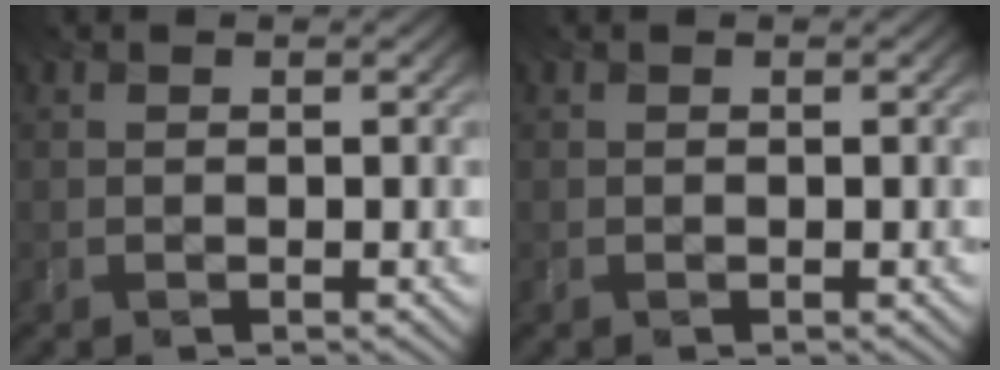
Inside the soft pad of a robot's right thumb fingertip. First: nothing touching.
{"total": 0.0}